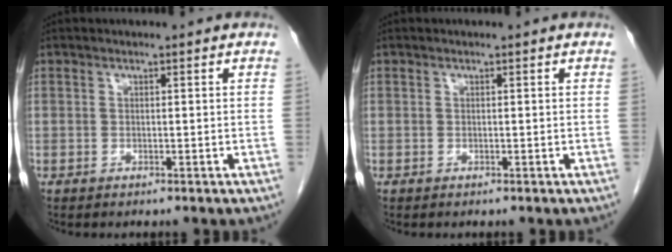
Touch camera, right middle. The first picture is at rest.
{"total": 0.0}